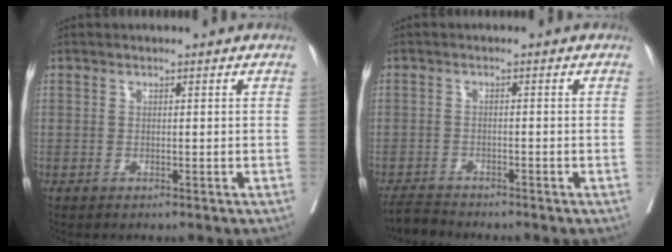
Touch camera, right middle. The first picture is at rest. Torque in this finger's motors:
{"motor_torque": [0.38, -0.43, 0.06, 0.03]}